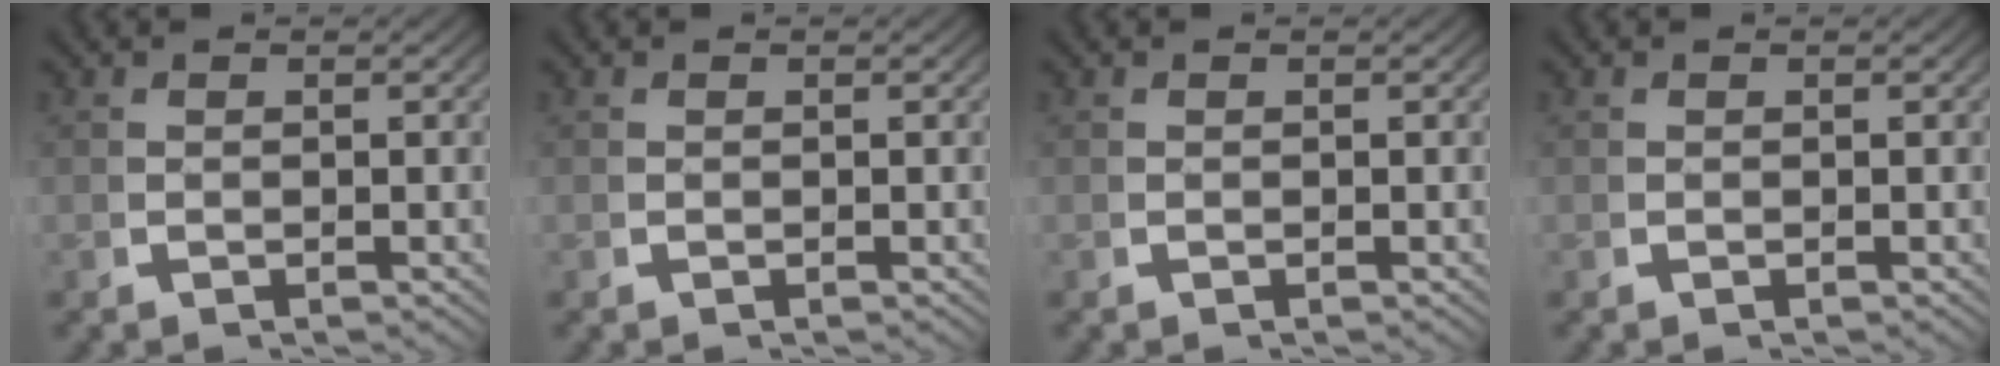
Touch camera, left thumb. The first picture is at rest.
{"total": 0.0}
{"total": 0.0}
{"total": 0.0}